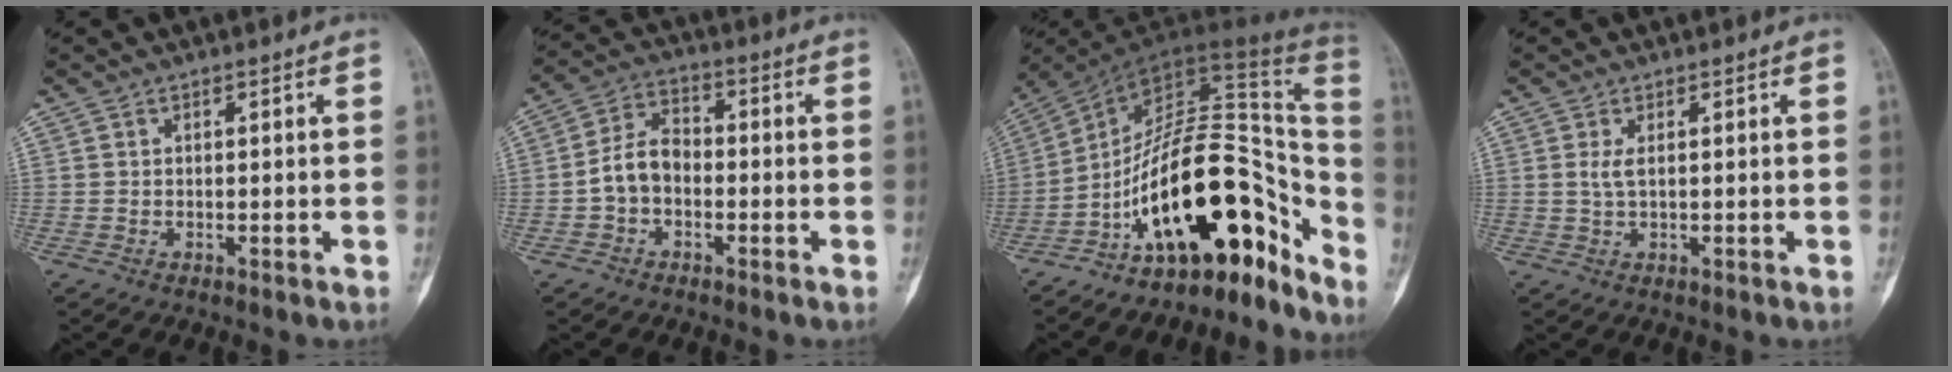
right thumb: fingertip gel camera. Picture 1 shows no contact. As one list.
[{"total": 7.2, "force": [-1.6, 5.0, 4.8], "torque": [-0.081, 0.030, -0.043]}, {"total": 23.3, "force": [-12.6, 10.4, 16.7], "torque": [-0.173, 0.143, -0.199]}, {"total": 1.8, "force": [0.4, 0.6, 1.7], "torque": [-0.046, 0.002, 0.014]}]